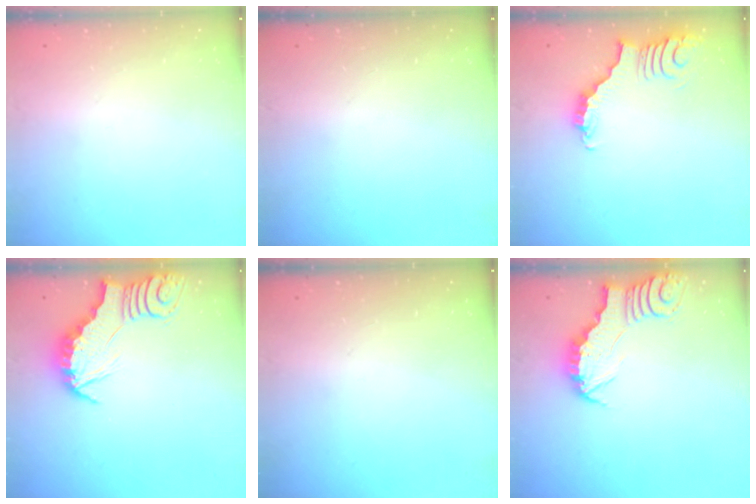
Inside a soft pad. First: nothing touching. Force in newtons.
{"total": 0.0}
{"total": 3.8, "press": 3.8, "slide": 0.7}
{"total": 2.8, "press": 2.7, "slide": 0.3}
{"total": 0.0}
{"total": 2.6, "press": 2.6, "slide": 0.2}